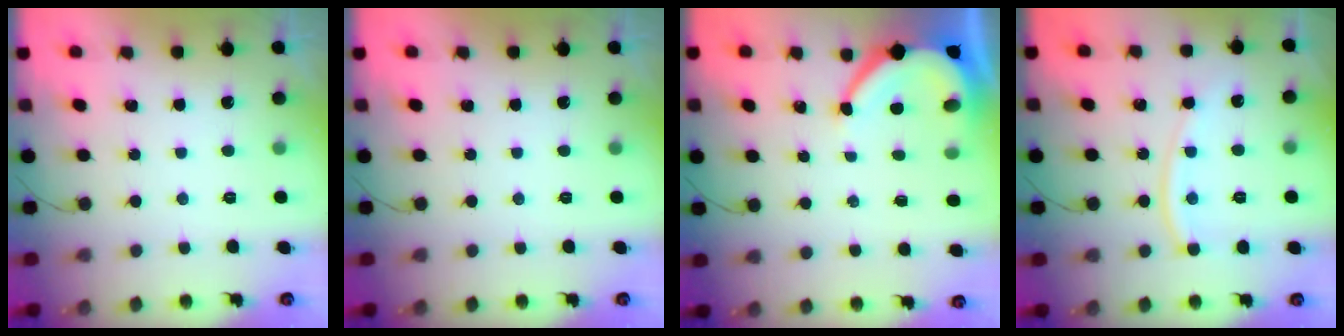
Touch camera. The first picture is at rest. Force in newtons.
{"total": 0.0}
{"total": 7.4, "press": 7.4, "slide": 0.8}
{"total": 9.8, "press": 9.7, "slide": 1.2}